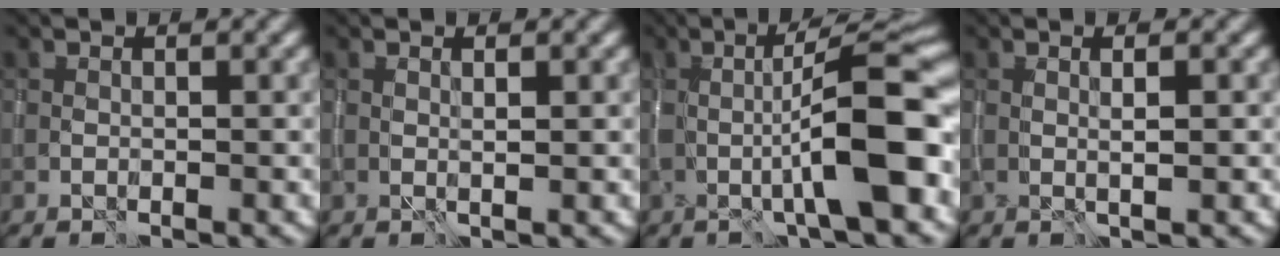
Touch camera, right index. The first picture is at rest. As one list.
[{"total": 0.8, "force": [0.3, 0.1, 0.7], "torque": [-0.013, 0.000, 0.005]}, {"total": 9.0, "force": [-1.0, 1.5, 8.8], "torque": [-0.121, 0.012, -0.021]}, {"total": 1.7, "force": [0.3, 0.3, 1.7], "torque": [-0.024, 0.003, 0.002]}]